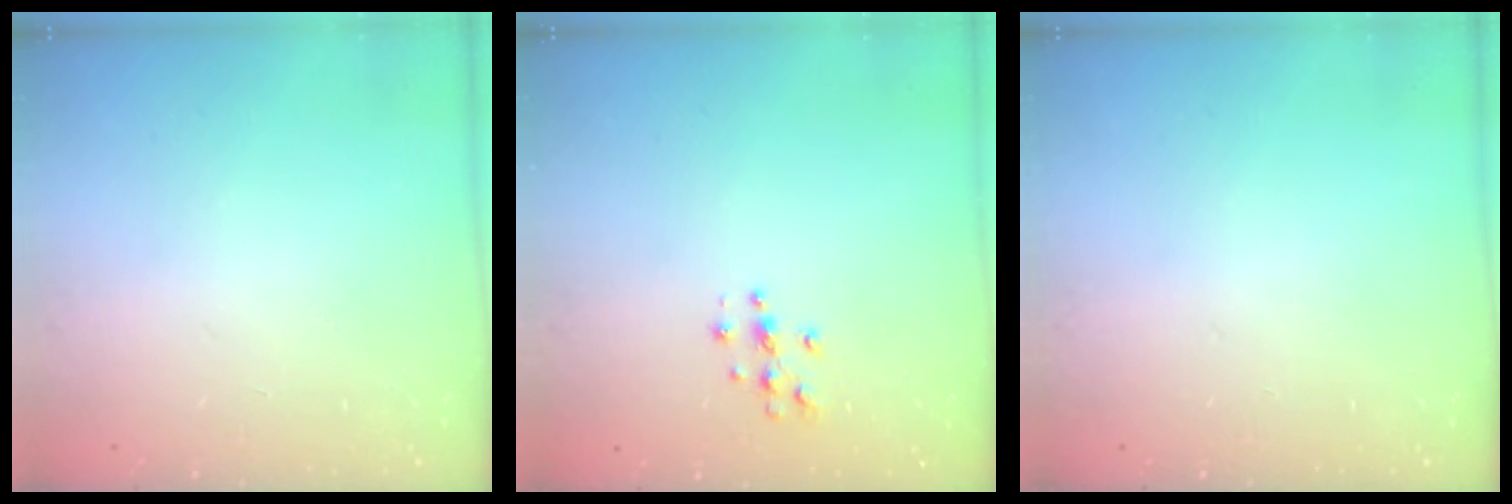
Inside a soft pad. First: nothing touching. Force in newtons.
{"total": 3.8, "press": 3.8, "slide": 0.5}
{"total": 0.0}